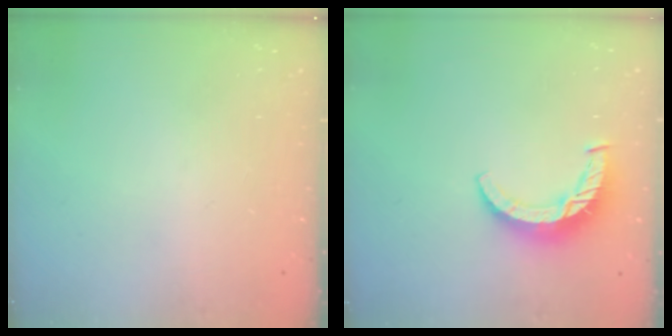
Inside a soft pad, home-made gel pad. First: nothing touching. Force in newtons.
{"total": 9.3, "press": 9.3, "slide": 0.5}